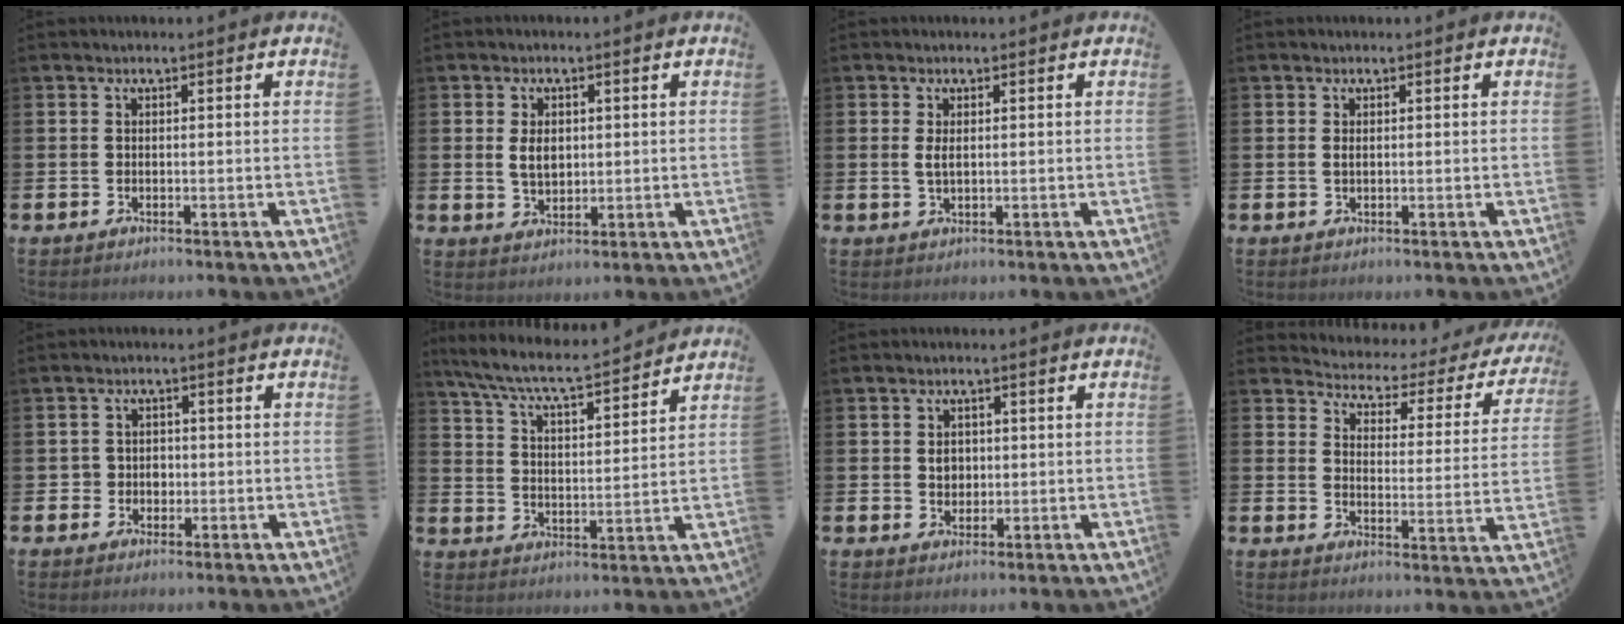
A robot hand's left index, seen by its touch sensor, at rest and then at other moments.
{"total": 3.4, "force": [0.8, 2.3, 2.4], "torque": [-0.035, 0.001, 0.010]}
{"total": 1.7, "force": [0.4, 0.7, 1.5], "torque": [-0.028, 0.003, 0.005]}
{"total": 0.7, "force": [0.2, 0.2, 0.6], "torque": [-0.010, 0.002, 0.002]}
{"total": 2.3, "force": [-0.3, 2.2, 0.4], "torque": [-0.006, 0.005, -0.013]}
{"total": 7.3, "force": [6.9, 0.3, 2.5], "torque": [-0.081, -0.048, 0.118]}
{"total": 2.4, "force": [0.5, 2.0, 1.2], "torque": [-0.010, 0.003, 0.004]}
{"total": 2.8, "force": [2.4, 1.3, 0.5], "torque": [-0.029, -0.031, 0.030]}